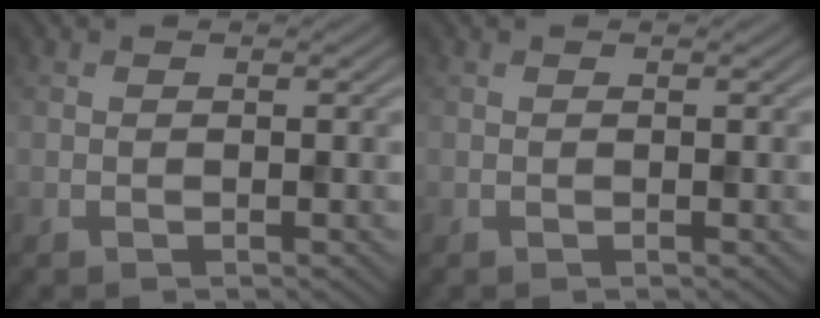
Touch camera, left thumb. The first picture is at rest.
{"total": 0.0}